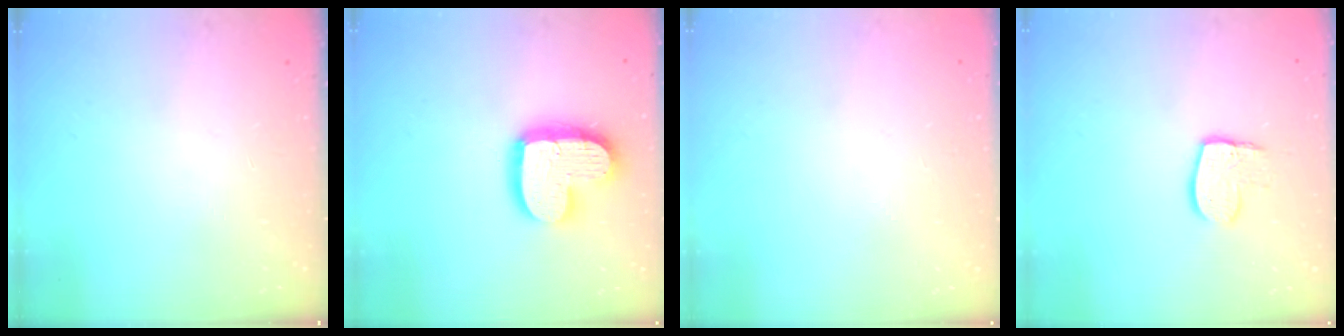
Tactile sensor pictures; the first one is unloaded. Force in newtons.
{"total": 15.6, "press": 15.5, "slide": 1.3}
{"total": 0.7, "press": 0.6, "slide": 0.3}
{"total": 8.7, "press": 8.6, "slide": 0.7}